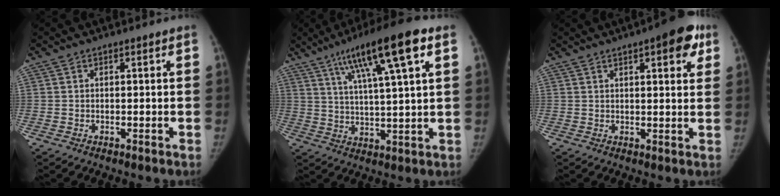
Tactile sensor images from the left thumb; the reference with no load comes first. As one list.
[{"total": 16.3, "force": [8.0, 2.4, 14.0], "torque": [-0.229, -0.007, 0.131]}, {"total": 8.5, "force": [4.2, 3.0, 6.8], "torque": [-0.061, -0.009, 0.047]}]